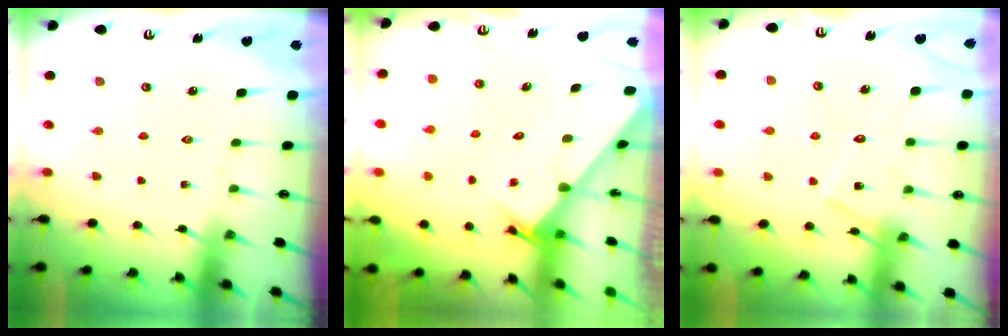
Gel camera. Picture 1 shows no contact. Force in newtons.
{"total": 2.8, "press": 2.8, "slide": 0.3}
{"total": 13.2, "press": 13.2, "slide": 0.8}